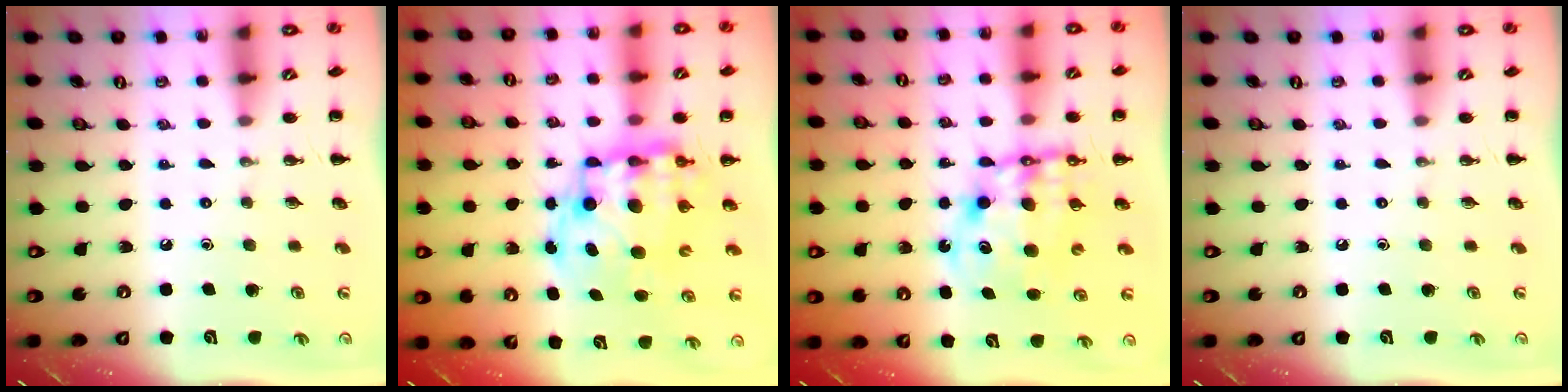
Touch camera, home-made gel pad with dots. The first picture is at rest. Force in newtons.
{"total": 14.5, "press": 14.1, "slide": 3.3}
{"total": 10.6, "press": 10.2, "slide": 2.9}
{"total": 0.0}